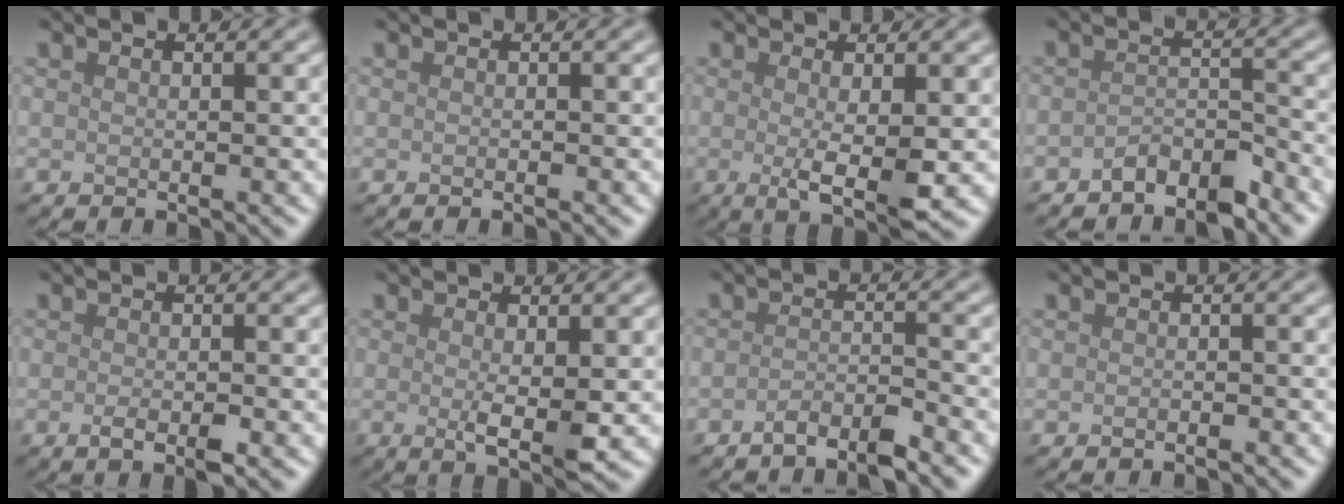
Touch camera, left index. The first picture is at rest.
{"total": 0.0}
{"total": 3.8, "force": [-0.4, 0.6, 3.7], "torque": [-0.066, -0.011, -0.004]}
{"total": 3.0, "force": [-2.5, 1.0, 1.4], "torque": [-0.021, 0.011, -0.048]}
{"total": 2.1, "force": [-0.8, 0.6, 1.9], "torque": [-0.033, -0.006, -0.014]}
{"total": 3.0, "force": [0.0, 0.4, 3.0], "torque": [-0.052, -0.010, 0.001]}
{"total": 2.8, "force": [-2.1, 0.5, 1.7], "torque": [-0.025, 0.004, -0.045]}
{"total": 0.6, "force": [-0.4, 0.1, 0.4], "torque": [-0.006, 0.000, -0.005]}